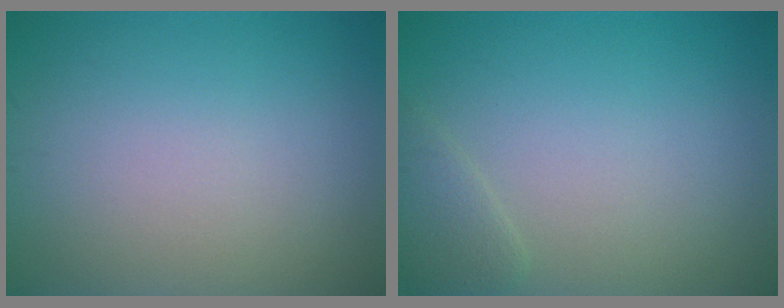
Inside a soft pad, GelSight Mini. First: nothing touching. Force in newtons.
{"total": 1.4, "press": 1.4, "slide": 0.1}